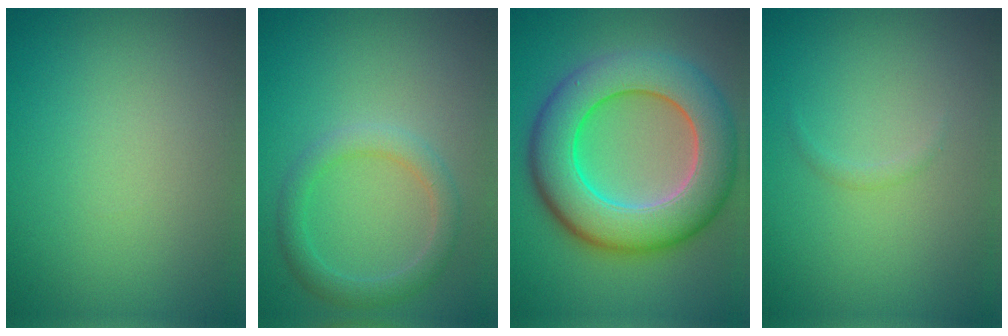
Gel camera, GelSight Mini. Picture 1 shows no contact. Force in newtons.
{"total": 2.5, "press": 2.5, "slide": 0.1}
{"total": 10.7, "press": 10.7, "slide": 0.6}
{"total": 0.5, "press": 0.5, "slide": 0.0}